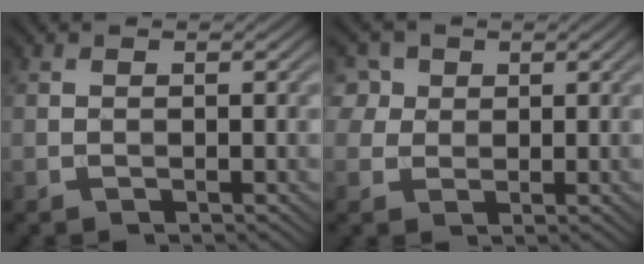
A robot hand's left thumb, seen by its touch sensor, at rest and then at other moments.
{"total": 4.6, "force": [2.1, 3.7, 1.7], "torque": [-0.068, 0.004, 0.039]}